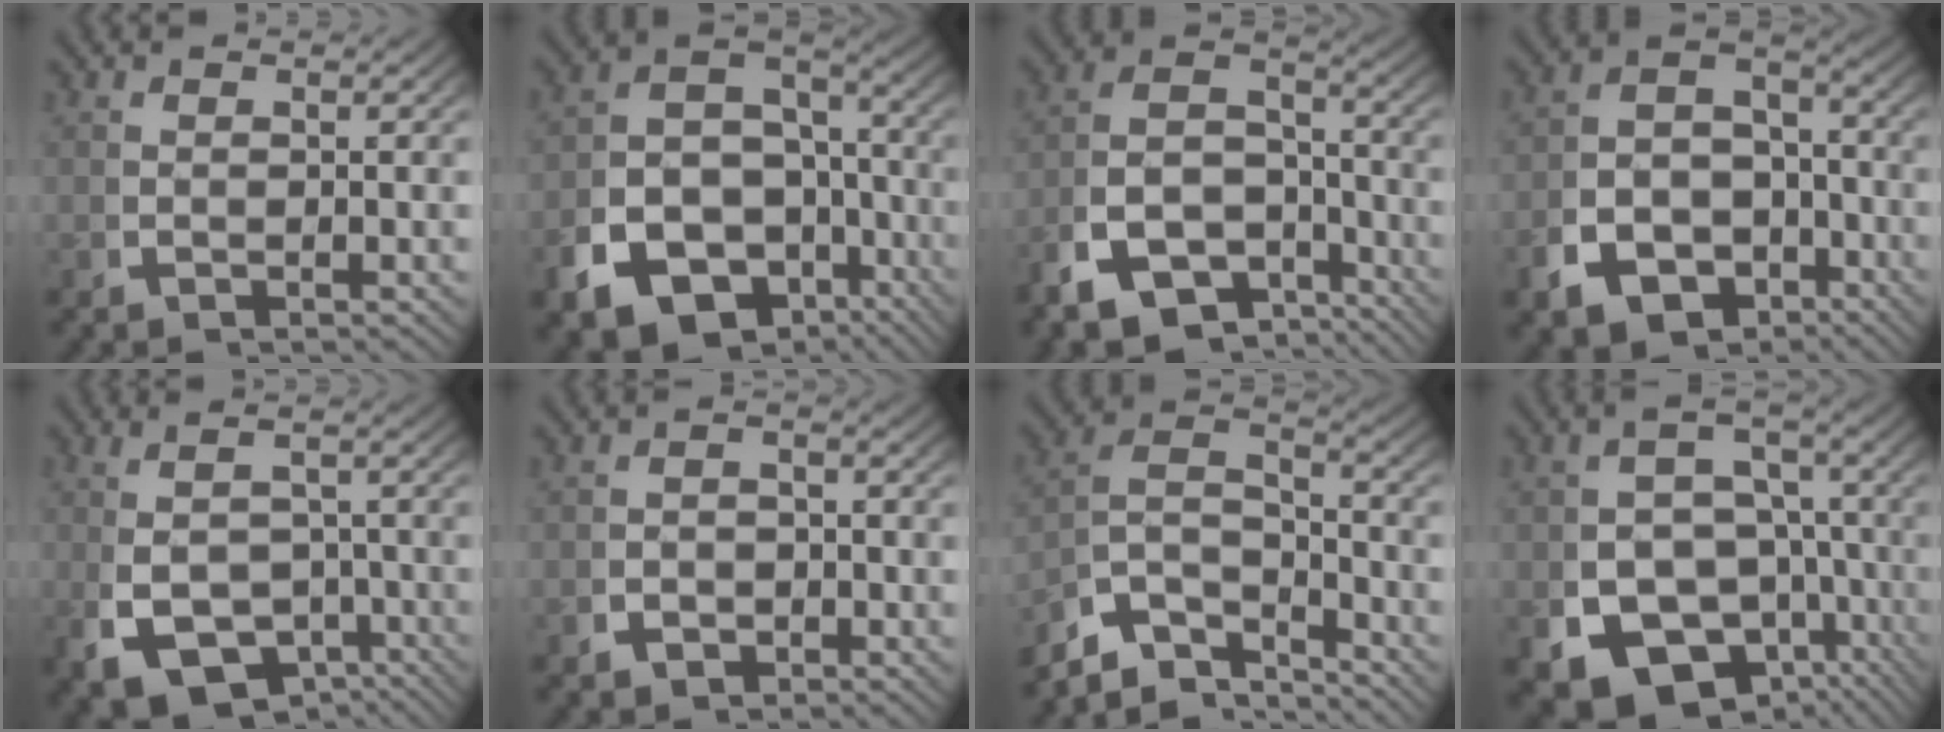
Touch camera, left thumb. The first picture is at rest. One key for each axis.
{"total": 16.6, "fx": -7.1, "fy": 12.6, "fz": 8.1, "tx": -0.175, "ty": -0.068, "tz": -0.103}
{"total": 12.0, "fx": -4.6, "fy": 9.0, "fz": 6.6, "tx": -0.142, "ty": -0.050, "tz": -0.070}
{"total": 12.1, "fx": -4.4, "fy": 9.6, "fz": 5.9, "tx": -0.111, "ty": -0.039, "tz": -0.068}
{"total": 9.8, "fx": -4.6, "fy": 6.4, "fz": 5.8, "tx": -0.116, "ty": -0.041, "tz": -0.056}
{"total": 2.2, "fx": -1.1, "fy": 1.6, "fz": 1.0, "tx": -0.019, "ty": -0.008, "tz": -0.018}
{"total": 9.9, "fx": -2.7, "fy": 7.2, "fz": 6.3, "tx": -0.134, "ty": -0.032, "tz": -0.049}
{"total": 14.5, "fx": -6.4, "fy": 10.7, "fz": 7.3, "tx": -0.158, "ty": -0.065, "tz": -0.086}